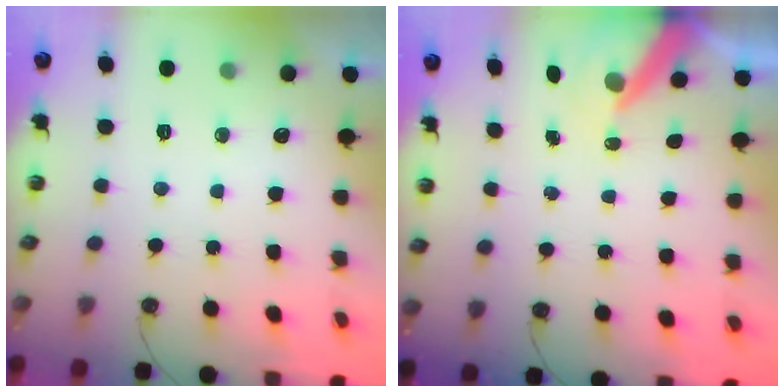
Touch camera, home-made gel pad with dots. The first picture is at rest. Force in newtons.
{"total": 7.7, "press": 7.7, "slide": 0.7}